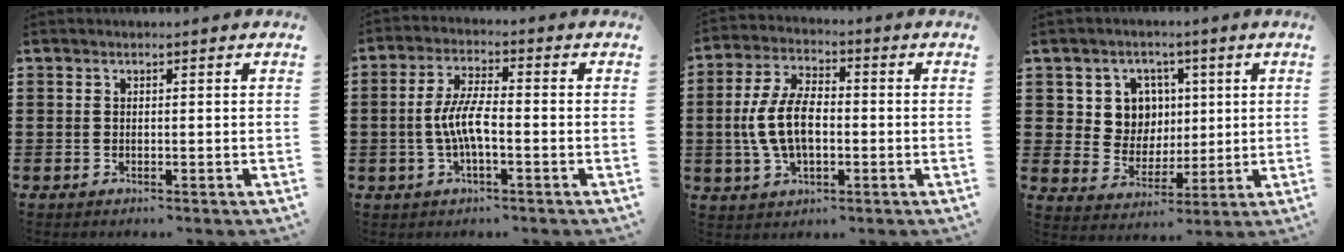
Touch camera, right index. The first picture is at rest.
{"total": 5.9, "force": [-1.2, 1.5, 5.6], "torque": [-0.126, -0.004, -0.031]}
{"total": 9.0, "force": [-0.9, 4.6, 7.6], "torque": [-0.177, -0.001, -0.024]}
{"total": 7.4, "force": [2.3, 6.6, 2.3], "torque": [-0.073, 0.011, 0.044]}